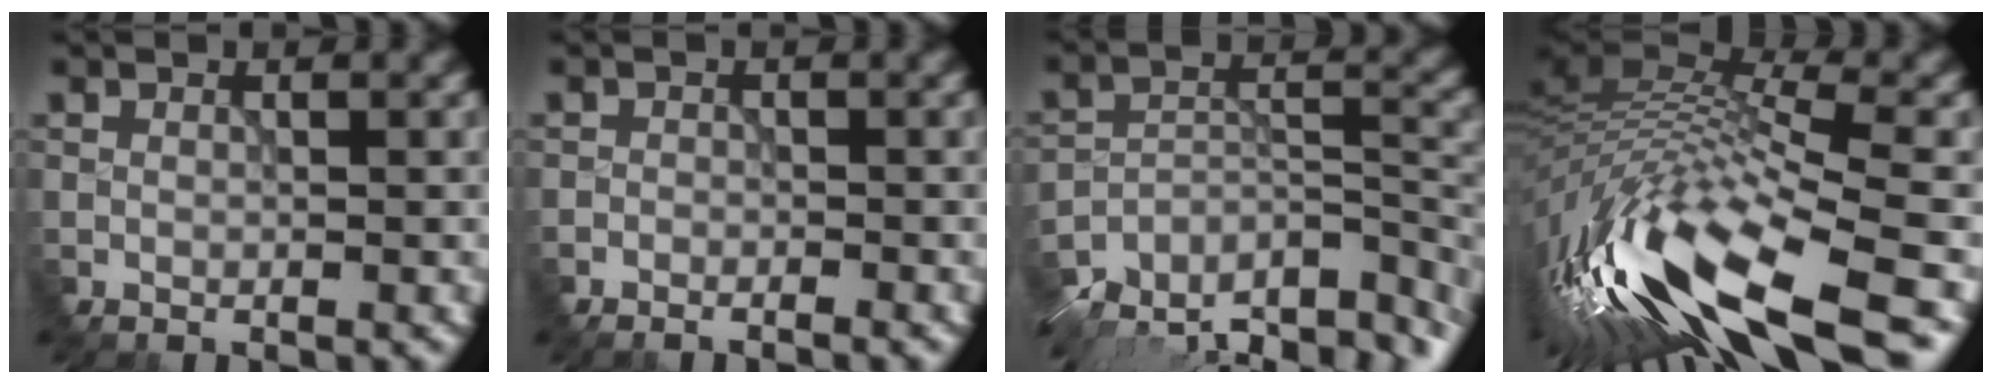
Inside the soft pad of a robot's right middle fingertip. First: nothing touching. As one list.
[{"total": 2.3, "force": [-2.2, -0.6, -0.4], "torque": [-0.005, 0.006, -0.022]}, {"total": 11.8, "force": [-10.1, 4.1, 4.5], "torque": [-0.108, 0.006, -0.123]}, {"total": 14.2, "force": [-5.8, 3.5, 12.5], "torque": [-0.279, 0.001, -0.084]}]